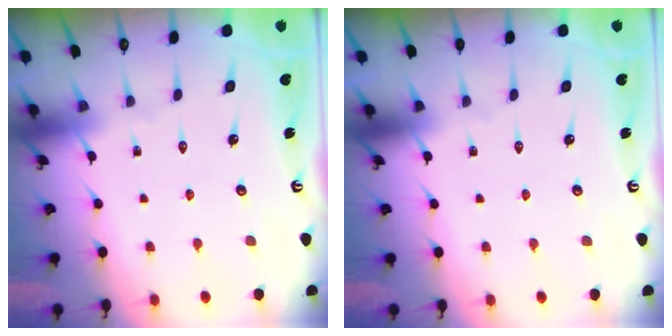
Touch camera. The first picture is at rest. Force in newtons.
{"total": 0.0}